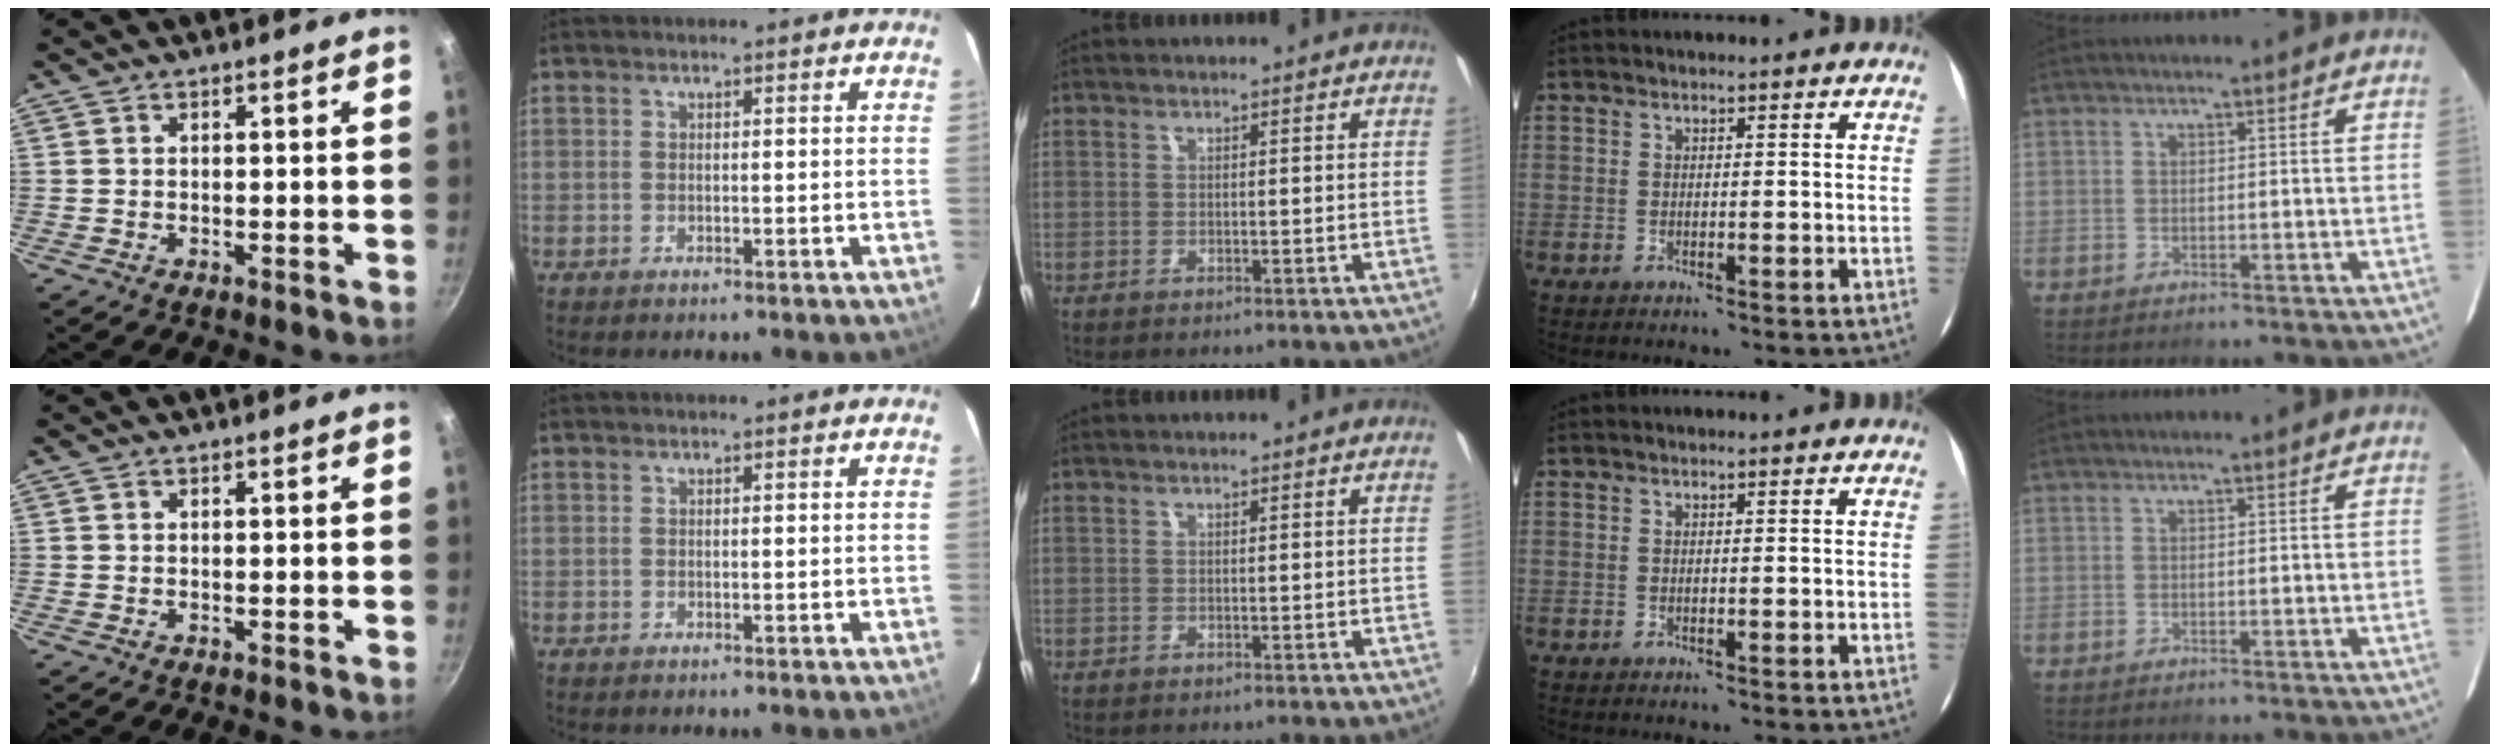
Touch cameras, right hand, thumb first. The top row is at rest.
{}